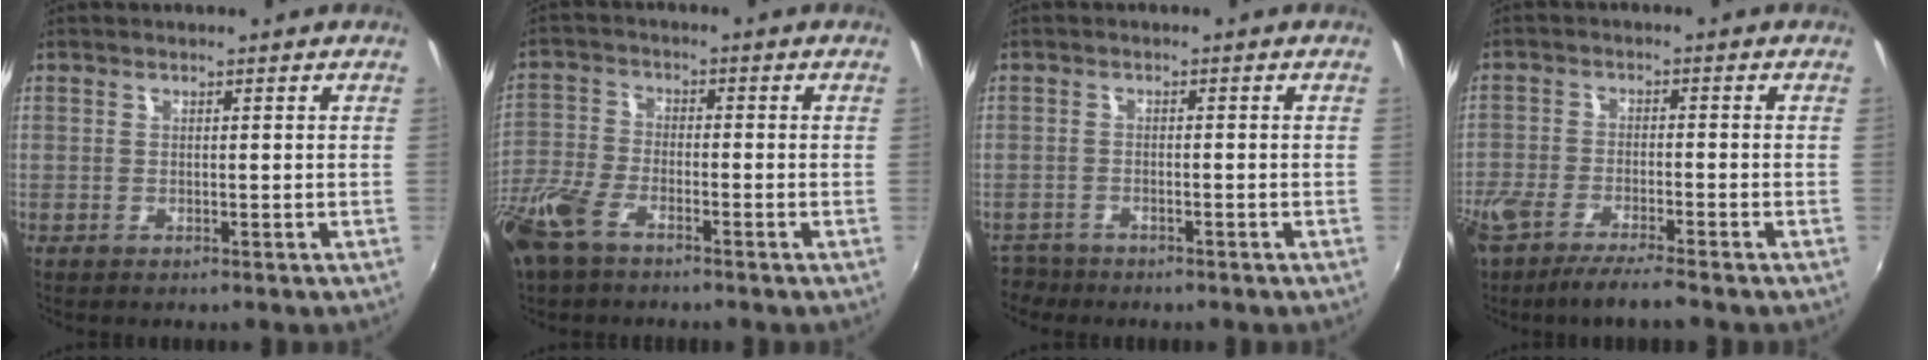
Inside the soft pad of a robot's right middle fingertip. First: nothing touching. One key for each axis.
{"total": 10.4, "fx": -7.1, "fy": 4.2, "fz": 6.4, "tx": -0.159, "ty": -0.014, "tz": -0.153}
{"total": 3.9, "fx": -3.4, "fy": 2.0, "fz": 0.6, "tx": -0.027, "ty": -0.007, "tz": -0.063}
{"total": 9.3, "fx": -7.5, "fy": 1.4, "fz": 5.3, "tx": -0.131, "ty": -0.033, "tz": -0.137}